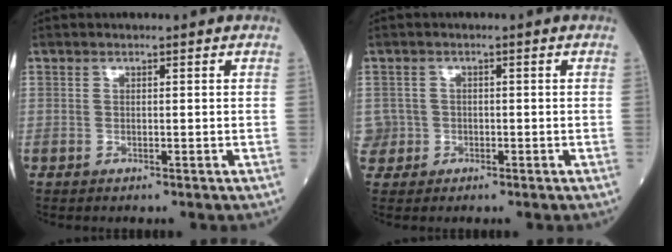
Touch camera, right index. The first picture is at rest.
{"total": 2.7, "force": [-0.5, 2.7, -0.2], "torque": [0.013, 0.010, -0.011]}